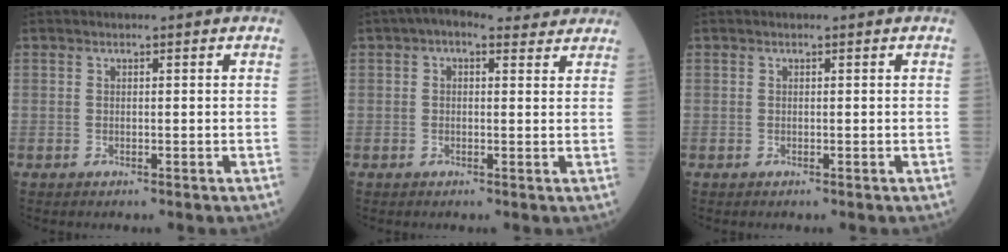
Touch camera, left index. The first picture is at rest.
{"total": 6.3, "force": [4.8, 2.8, 3.1], "torque": [-0.046, 0.041, 0.064]}
{"total": 0.0}